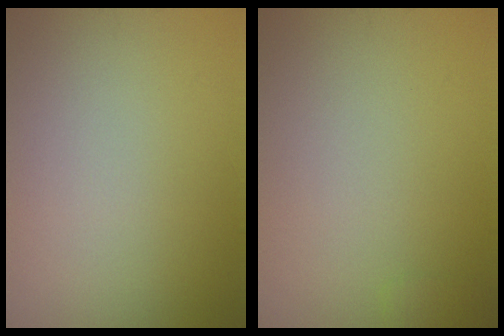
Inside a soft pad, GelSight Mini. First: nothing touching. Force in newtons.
{"total": 0.7, "press": 0.7, "slide": 0.0}